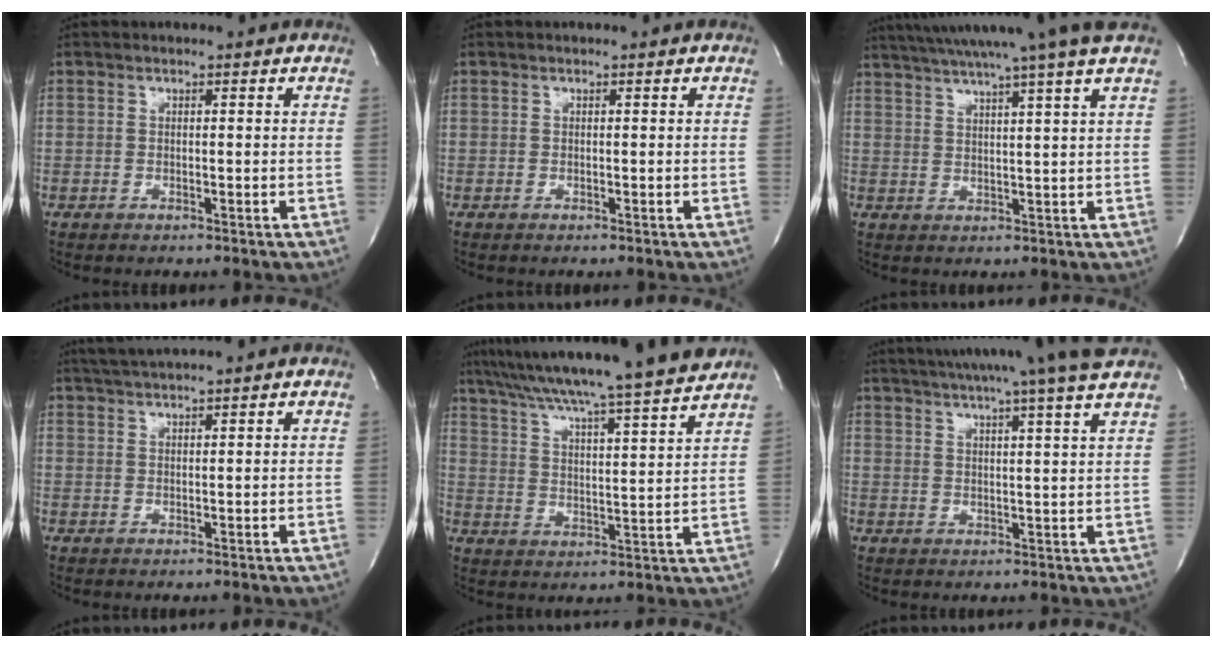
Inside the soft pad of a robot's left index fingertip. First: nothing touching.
{"total": 0.0}
{"total": 15.7, "force": [13.1, -2.3, 8.3], "torque": [-0.143, -0.007, 0.180]}
{"total": 4.1, "force": [3.6, -1.0, 1.7], "torque": [-0.031, 0.017, 0.069]}
{"total": 21.2, "force": [18.9, -1.8, 9.4], "torque": [-0.164, -0.026, 0.272]}
{"total": 19.0, "force": [16.5, -1.9, 9.1], "torque": [-0.157, -0.014, 0.221]}